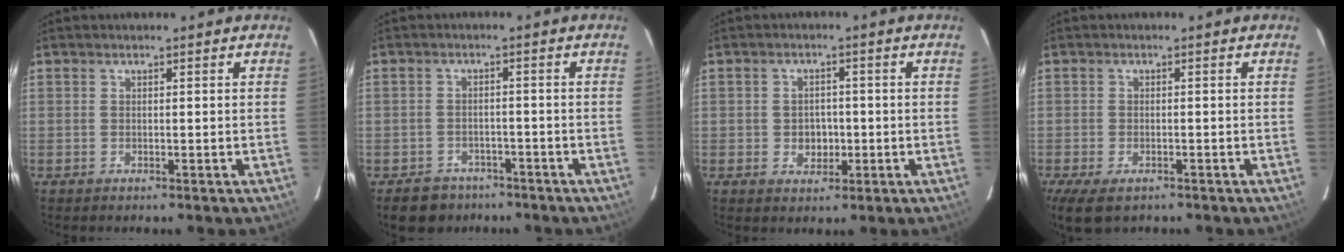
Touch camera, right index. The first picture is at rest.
{"total": 7.0, "force": [-5.2, 4.4, 1.6], "torque": [-0.047, 0.014, -0.071]}
{"total": 3.9, "force": [-0.7, 3.3, 1.9], "torque": [-0.035, 0.007, -0.004]}
{"total": 7.0, "force": [-4.5, 3.3, 4.3], "torque": [-0.102, -0.028, -0.076]}